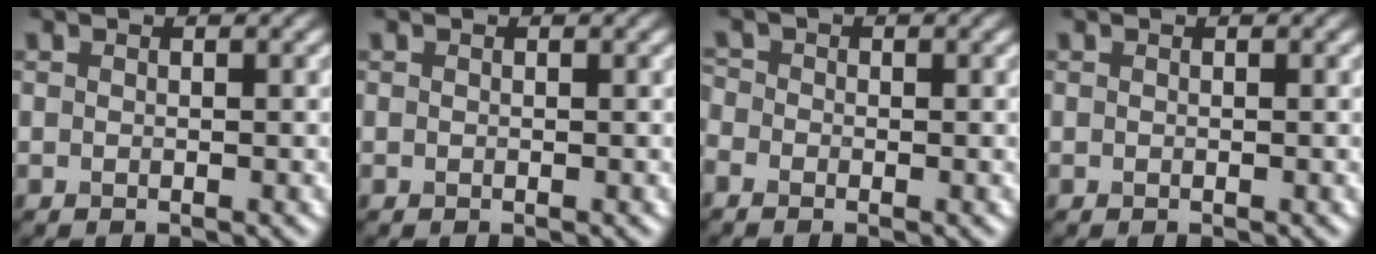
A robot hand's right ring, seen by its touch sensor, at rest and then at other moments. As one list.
[{"total": 0.0}, {"total": 1.2, "force": [-0.8, 0.8, 0.4], "torque": [-0.015, -0.004, -0.018]}, {"total": 0.0}]